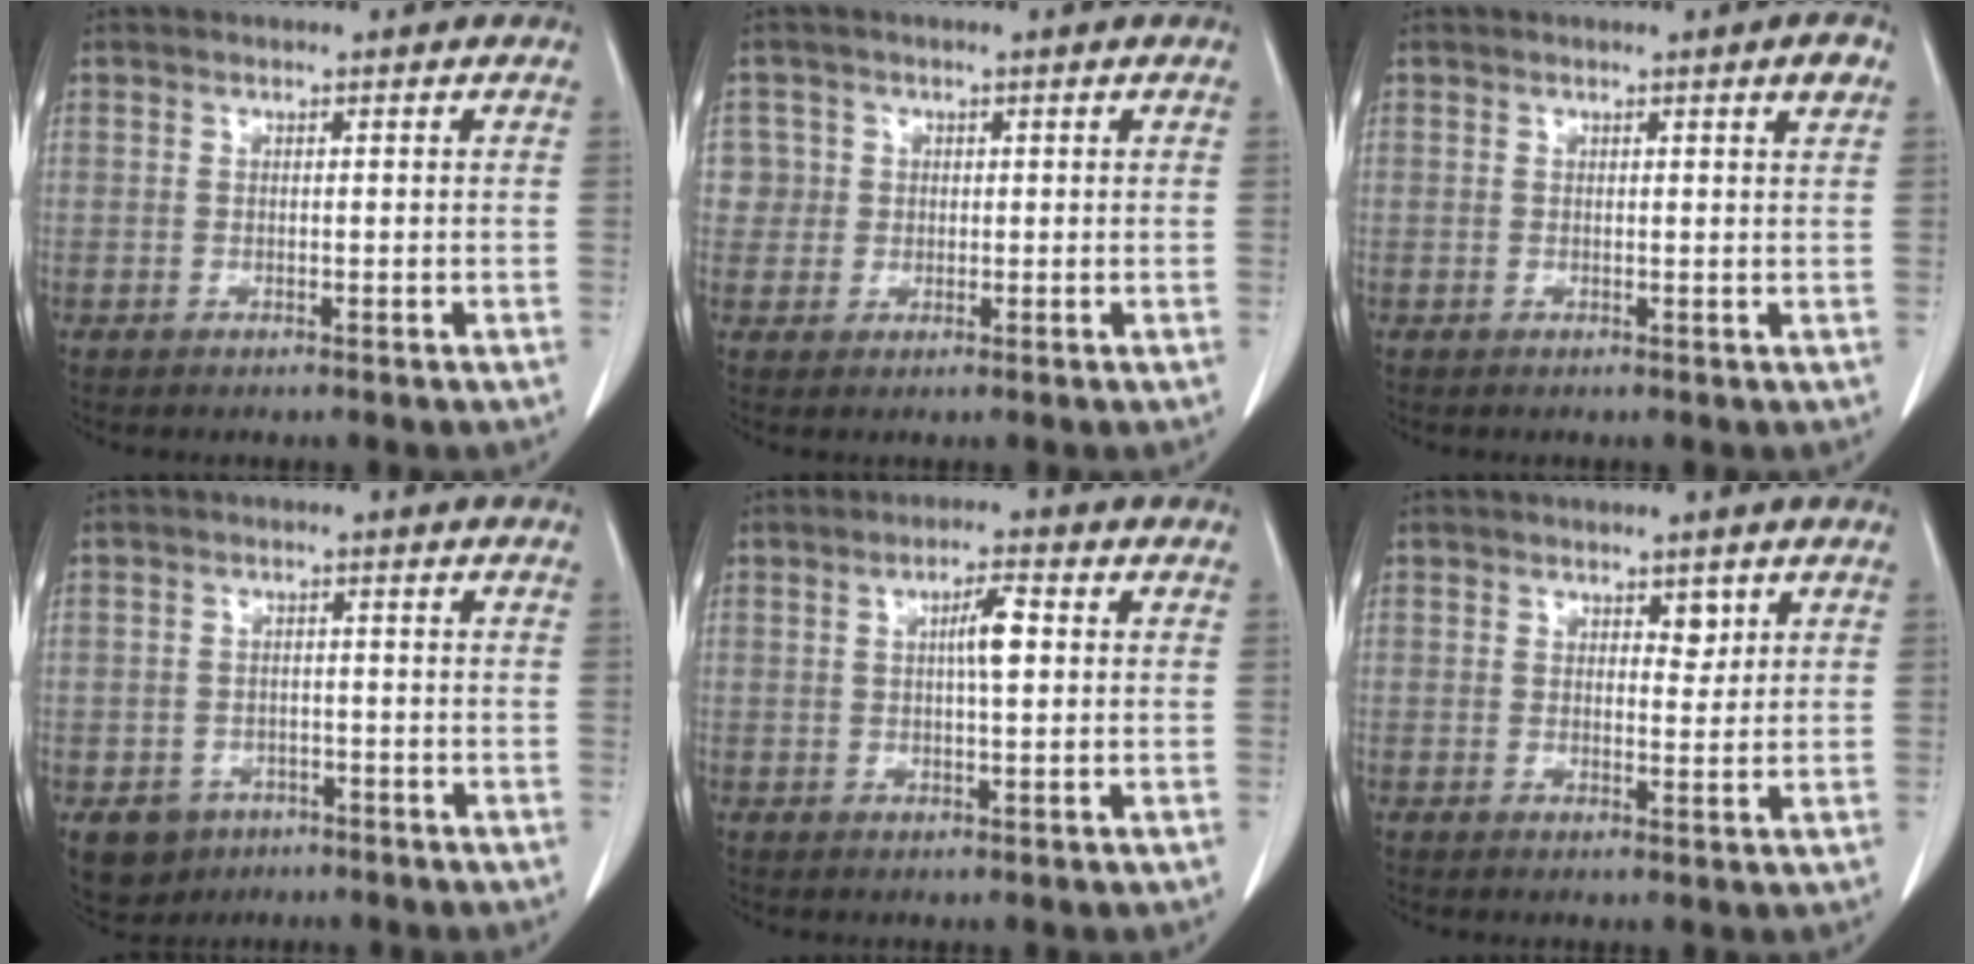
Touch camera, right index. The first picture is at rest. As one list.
[{"total": 3.2, "force": [0.6, 3.1, -0.3], "torque": [0.026, 0.007, 0.008]}, {"total": 1.8, "force": [0.9, -0.2, 1.5], "torque": [-0.019, -0.003, 0.011]}, {"total": 5.3, "force": [-3.0, 4.3, 1.1], "torque": [-0.020, 0.005, -0.037]}, {"total": 4.1, "force": [0.6, 0.6, 4.0], "torque": [-0.069, 0.005, 0.008]}, {"total": 2.1, "force": [1.2, 1.1, 1.4], "torque": [-0.016, -0.004, 0.019]}]